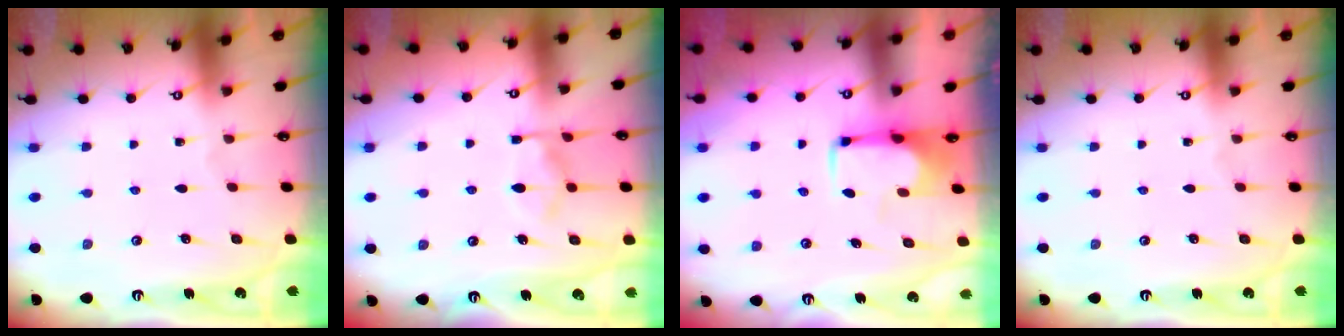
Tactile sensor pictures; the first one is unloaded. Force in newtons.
{"total": 9.4, "press": 9.4, "slide": 0.8}
{"total": 1.5, "press": 1.4, "slide": 0.6}
{"total": 0.0}